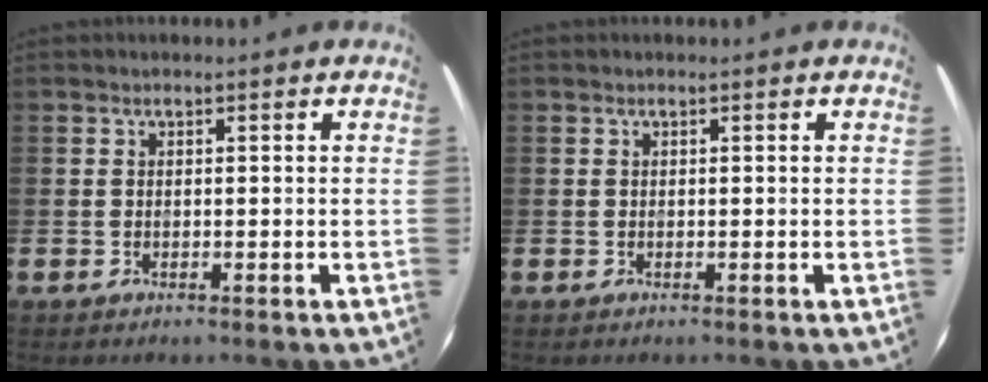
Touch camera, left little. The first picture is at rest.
{"total": 0.0}